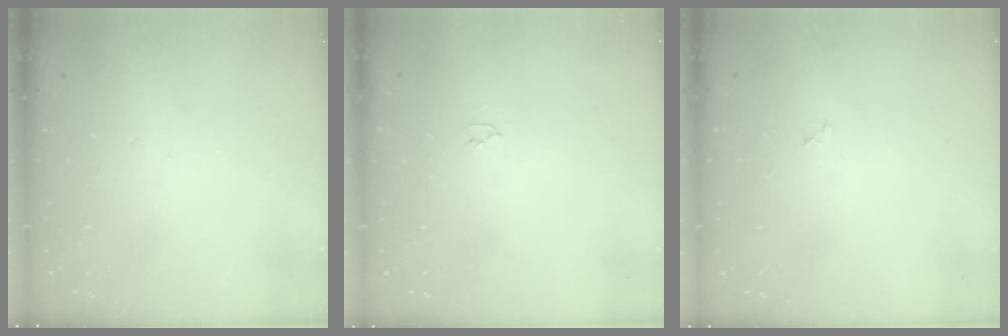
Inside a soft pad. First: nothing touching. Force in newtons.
{"total": 2.0, "press": 2.0, "slide": 0.3}
{"total": 2.3, "press": 2.3, "slide": 0.2}